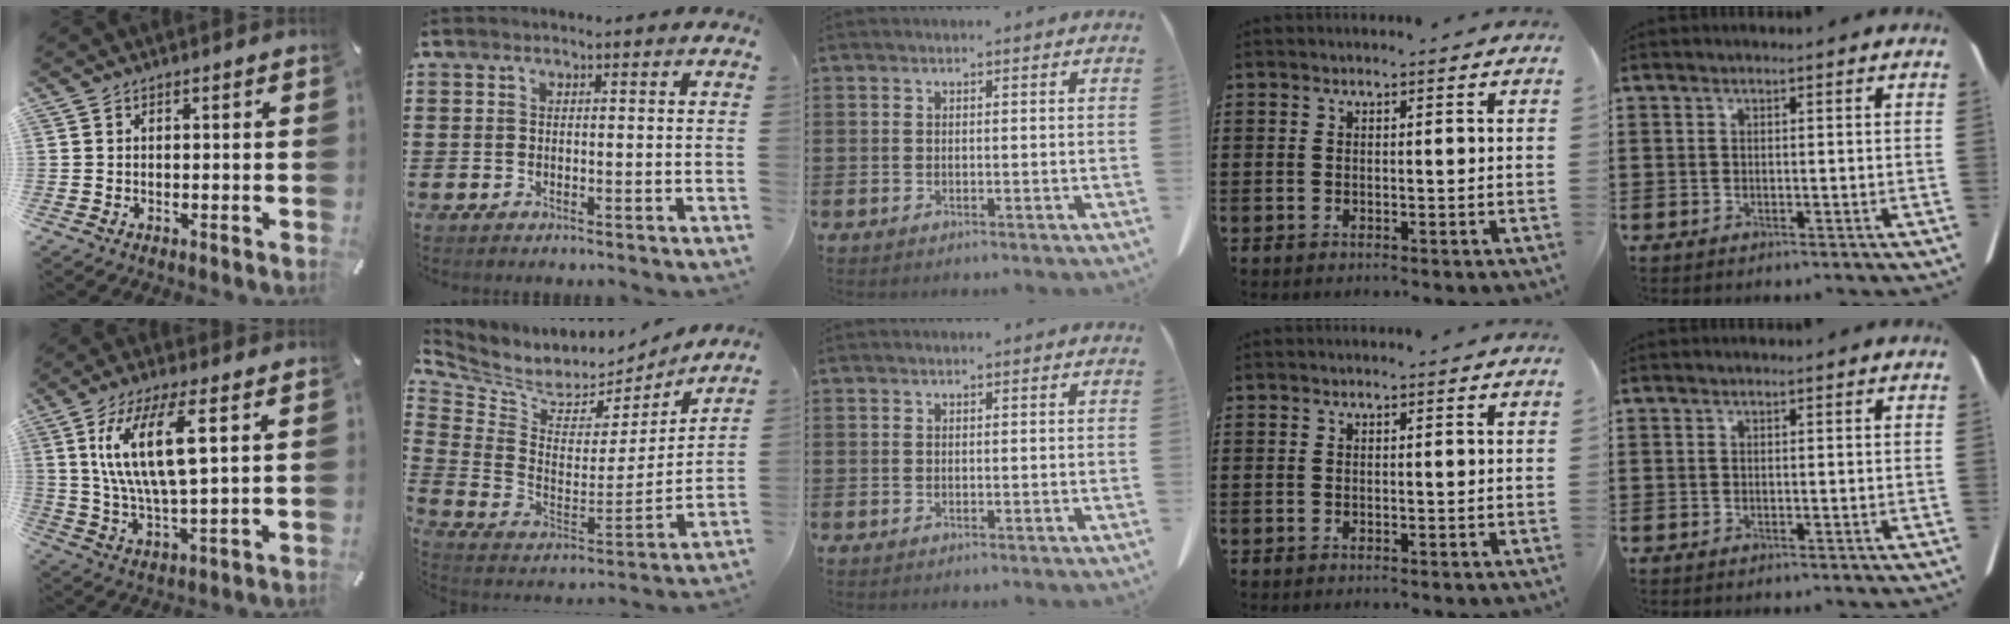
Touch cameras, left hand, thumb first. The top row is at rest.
{"thumb": {"total": 14.5, "force": [5.2, 4.6, 12.7], "torque": [-0.268, -0.002, 0.082]}, "index": {"total": 5.5, "force": [4.7, 2.7, 1.1], "torque": [-0.058, -0.044, 0.080]}}